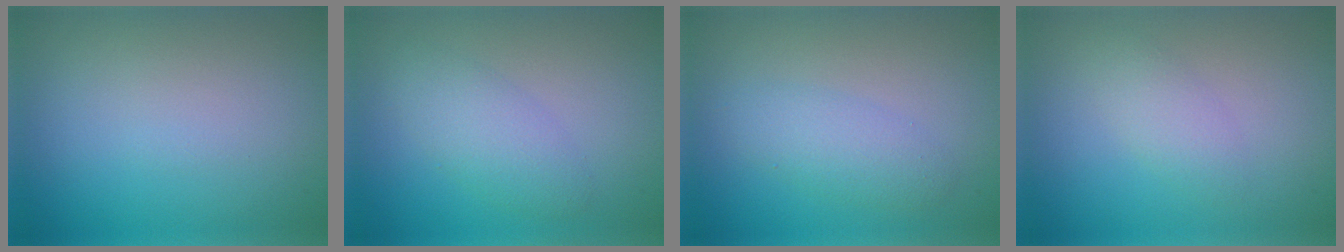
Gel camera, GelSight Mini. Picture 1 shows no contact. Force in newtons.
{"total": 2.9, "press": 2.9, "slide": 0.1}
{"total": 2.4, "press": 2.4, "slide": 0.1}
{"total": 1.9, "press": 1.9, "slide": 0.1}